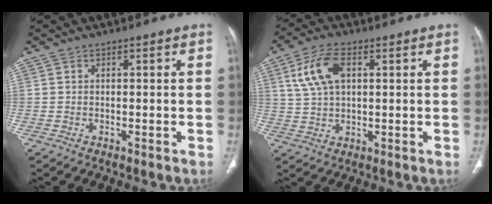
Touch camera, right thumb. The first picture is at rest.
{"total": 9.0, "force": [3.0, 4.9, 6.9], "torque": [-0.141, 0.006, 0.059]}